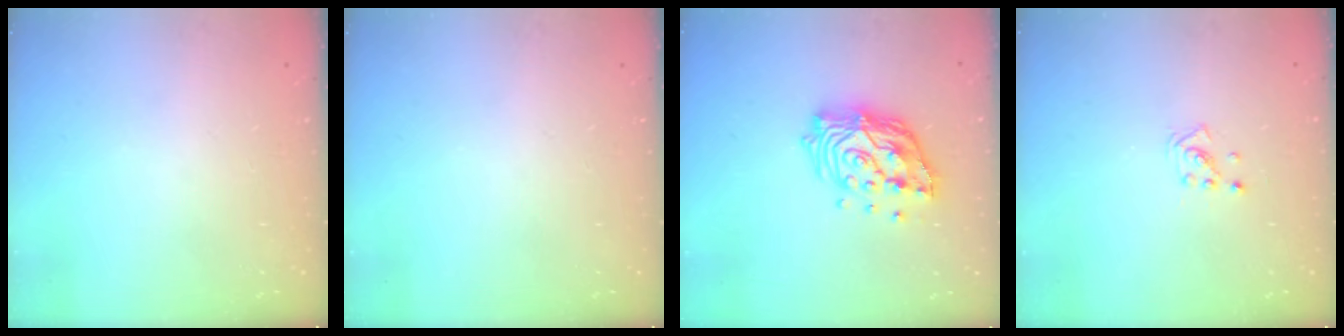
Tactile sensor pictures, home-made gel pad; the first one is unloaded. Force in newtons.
{"total": 0.0}
{"total": 17.0, "press": 16.9, "slide": 1.5}
{"total": 1.9, "press": 1.9, "slide": 0.1}